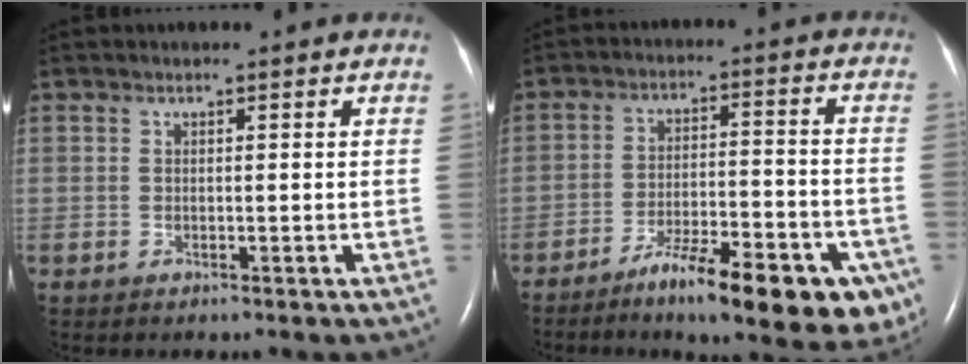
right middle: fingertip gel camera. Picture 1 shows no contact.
{"total": 16.9, "force": [-10.7, 4.3, 12.4], "torque": [-0.119, 0.015, -0.155]}